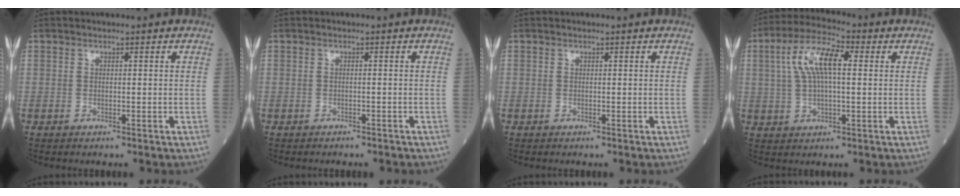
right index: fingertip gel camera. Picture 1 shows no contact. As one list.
[{"total": 2.1, "force": [-1.9, 0.4, 0.8], "torque": [-0.019, -0.004, -0.020]}, {"total": 0.0}, {"total": 9.2, "force": [2.1, 2.9, 8.5], "torque": [-0.175, 0.025, 0.037]}]